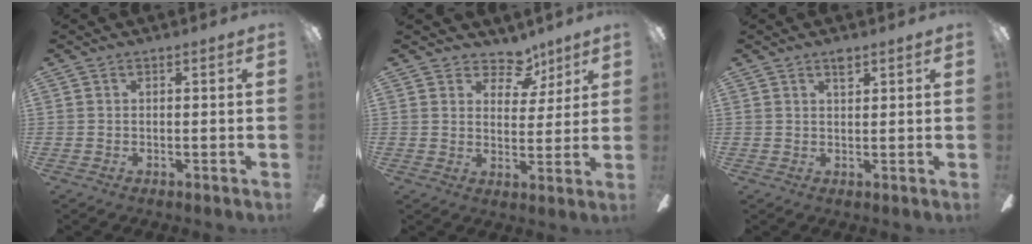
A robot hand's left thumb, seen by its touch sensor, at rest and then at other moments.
{"total": 8.6, "force": [5.8, 5.2, 3.5], "torque": [-0.042, -0.033, 0.101]}
{"total": 2.2, "force": [1.6, 0.8, 1.2], "torque": [-0.019, -0.001, 0.027]}